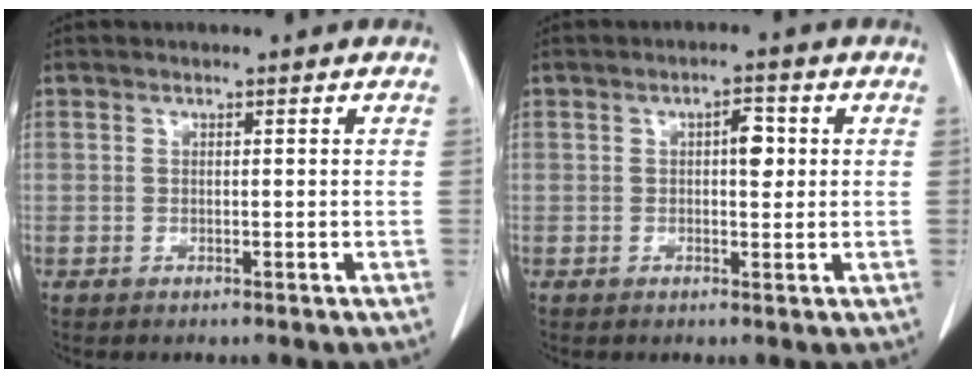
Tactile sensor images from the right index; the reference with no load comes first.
{"total": 3.0, "force": [0.6, 1.3, 2.7], "torque": [-0.035, 0.007, 0.010]}